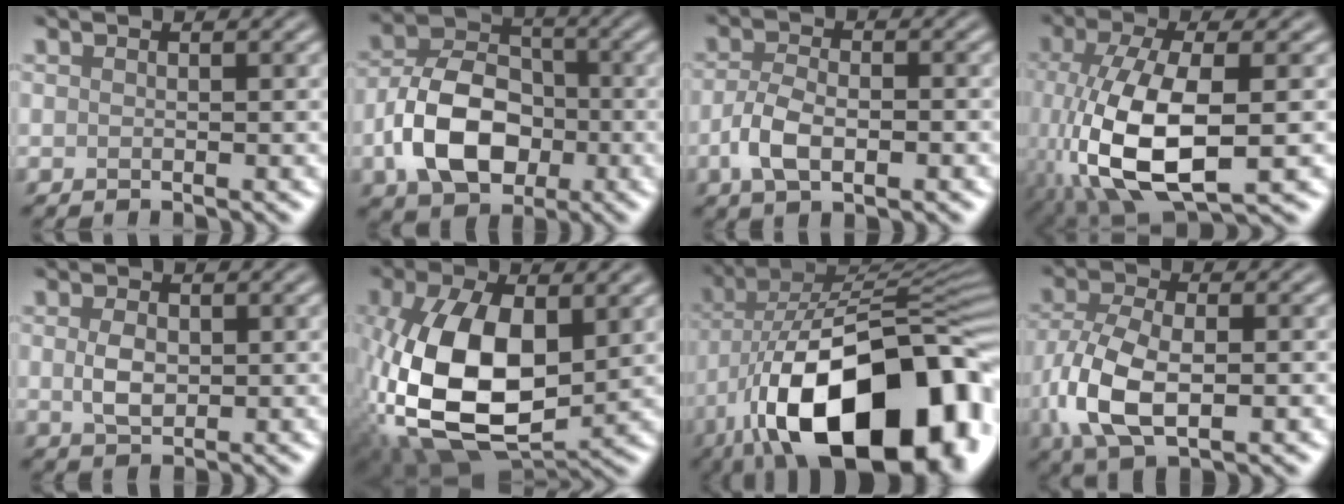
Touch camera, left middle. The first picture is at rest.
{"total": 8.5, "force": [-2.2, 6.0, 5.6], "torque": [-0.105, 0.007, -0.047]}
{"total": 4.2, "force": [-1.5, 2.1, 3.3], "torque": [-0.063, -0.001, -0.030]}
{"total": 10.3, "force": [-2.8, 4.5, 8.9], "torque": [-0.201, -0.013, -0.052]}
{"total": 2.5, "force": [0.2, 1.7, 1.8], "torque": [-0.041, 0.002, 0.005]}
{"total": 13.3, "force": [-1.2, 7.6, 10.8], "torque": [-0.246, -0.009, -0.019]}
{"total": 19.1, "force": [-7.9, 9.5, 14.7], "torque": [-0.238, -0.004, -0.118]}
{"total": 7.8, "force": [-1.8, 4.4, 6.2], "torque": [-0.142, -0.012, -0.035]}